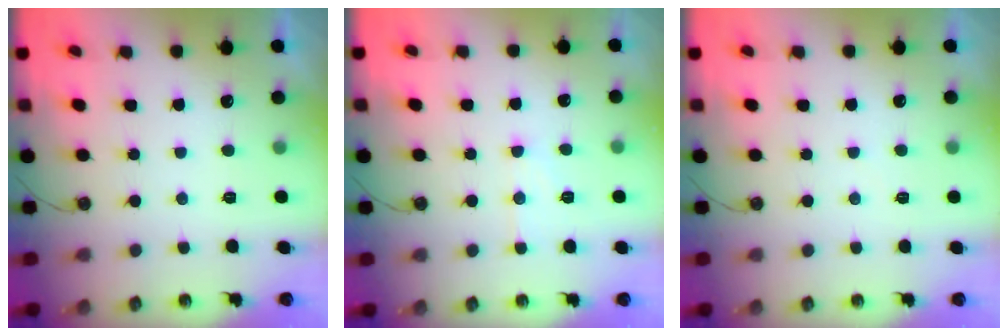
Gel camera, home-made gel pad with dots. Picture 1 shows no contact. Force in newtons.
{"total": 7.3, "press": 7.3, "slide": 0.6}
{"total": 3.3, "press": 3.2, "slide": 0.5}